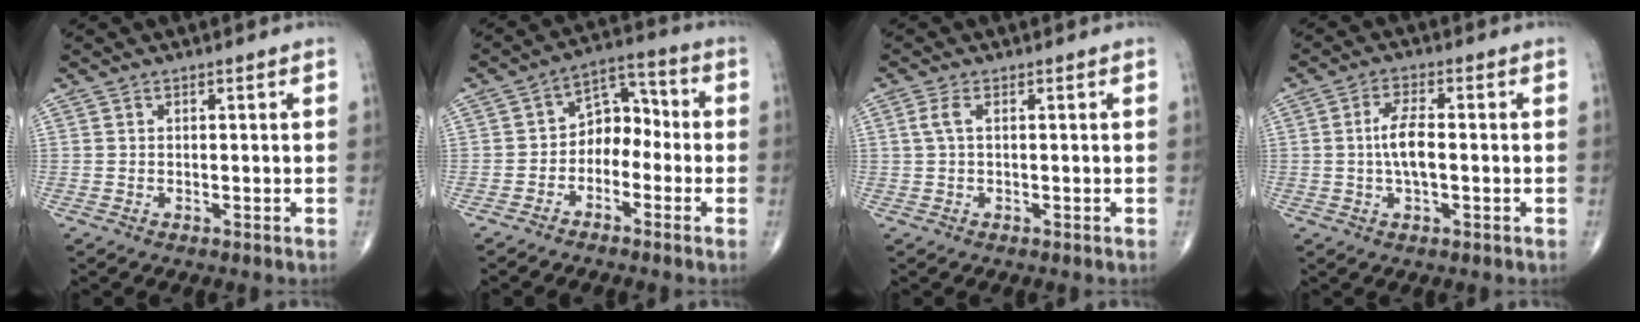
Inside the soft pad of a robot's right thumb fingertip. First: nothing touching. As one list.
[{"total": 7.5, "force": [-2.2, 5.4, 4.8], "torque": [-0.046, 0.045, -0.052]}, {"total": 1.4, "force": [0.4, 0.6, 1.2], "torque": [-0.033, 0.007, 0.010]}, {"total": 5.8, "force": [-0.3, 2.1, 5.4], "torque": [-0.114, 0.007, -0.011]}]